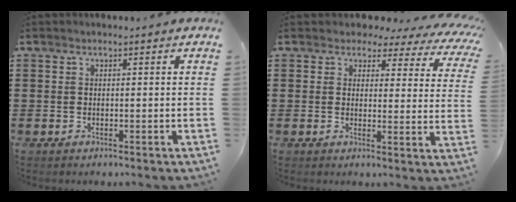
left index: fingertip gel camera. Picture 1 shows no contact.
{"total": 3.3, "force": [2.8, 1.6, 1.0], "torque": [-0.030, -0.018, 0.044]}